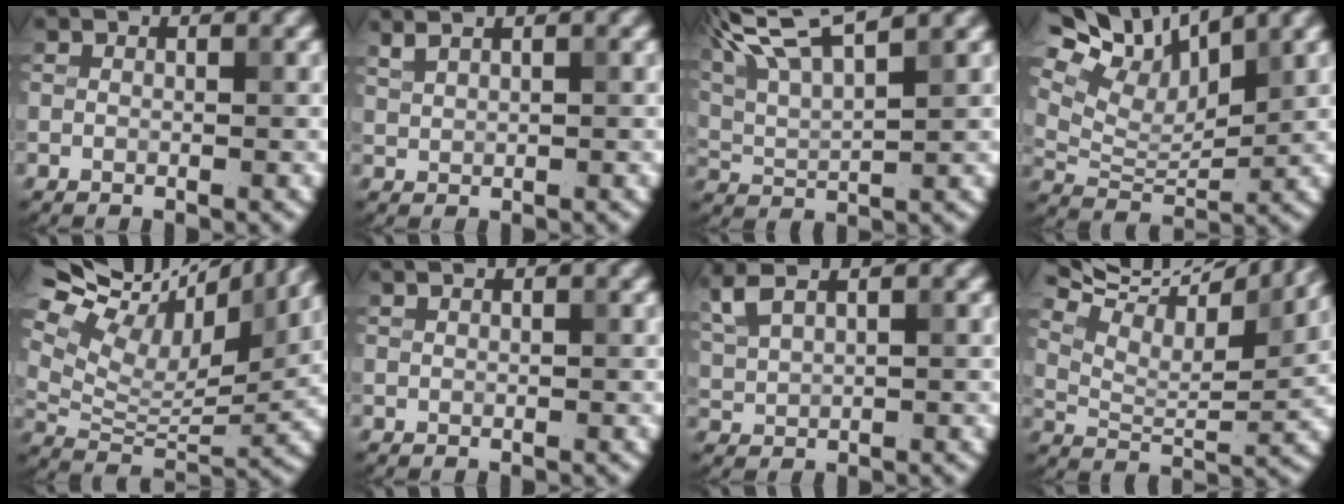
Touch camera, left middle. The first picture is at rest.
{"total": 2.7, "force": [2.1, 0.9, 1.4], "torque": [-0.018, 0.010, 0.027]}
{"total": 8.6, "force": [6.0, 2.0, 5.9], "torque": [-0.114, 0.024, 0.093]}
{"total": 9.3, "force": [7.0, 3.2, 5.2], "torque": [-0.115, 0.016, 0.112]}
{"total": 13.6, "force": [9.8, 4.8, 8.2], "torque": [-0.171, 0.034, 0.159]}
{"total": 0.8, "force": [0.5, 0.3, 0.5], "torque": [-0.009, 0.001, 0.006]}
{"total": 3.7, "force": [2.5, 1.2, 2.5], "torque": [-0.070, 0.019, 0.050]}
{"total": 12.1, "force": [9.7, 3.2, 6.6], "torque": [-0.128, 0.030, 0.140]}